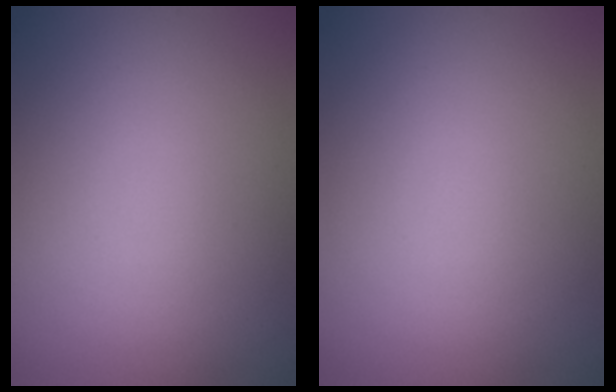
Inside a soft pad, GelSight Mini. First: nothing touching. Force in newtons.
{"total": 0.0}